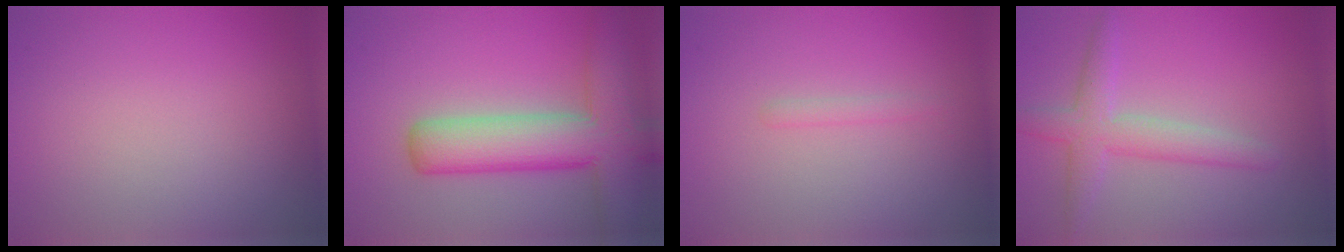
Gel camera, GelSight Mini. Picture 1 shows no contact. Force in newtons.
{"total": 8.8, "press": 8.8, "slide": 0.5}
{"total": 0.7, "press": 0.7, "slide": 0.1}
{"total": 2.8, "press": 2.8, "slide": 0.2}